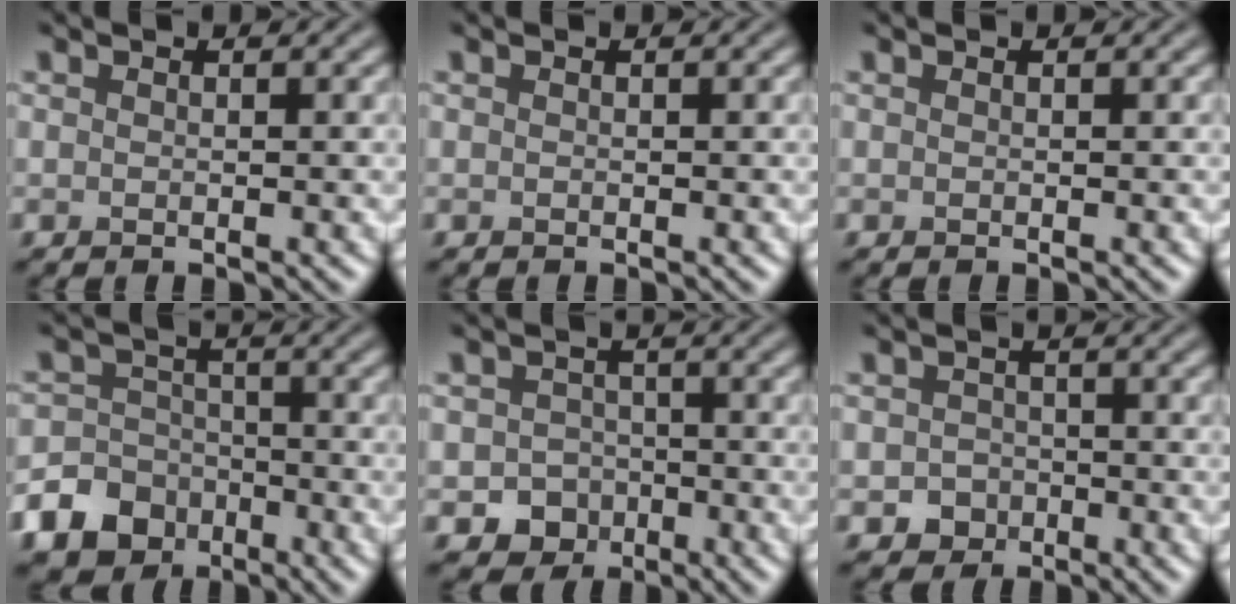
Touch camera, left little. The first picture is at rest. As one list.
[{"total": 0.0}, {"total": 0.0}, {"total": 11.3, "force": [-6.3, 9.1, 2.3], "torque": [-0.053, -0.045, -0.129]}, {"total": 3.8, "force": [-1.9, 3.2, 0.8], "torque": [0.006, -0.001, -0.031]}, {"total": 2.0, "force": [-0.8, 1.8, 0.4], "torque": [0.004, 0.001, -0.017]}]